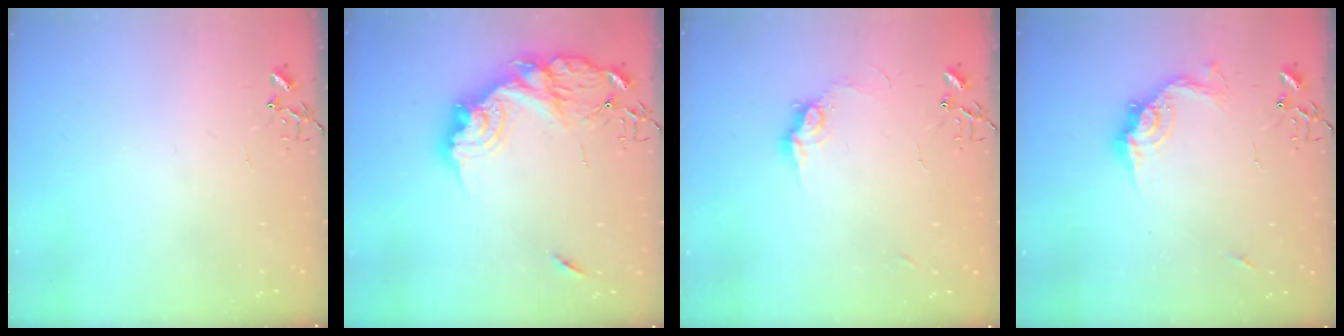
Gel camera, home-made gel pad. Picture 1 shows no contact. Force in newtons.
{"total": 20.2, "press": 20.2, "slide": 1.6}
{"total": 8.9, "press": 8.9, "slide": 0.5}
{"total": 13.4, "press": 13.4, "slide": 1.1}